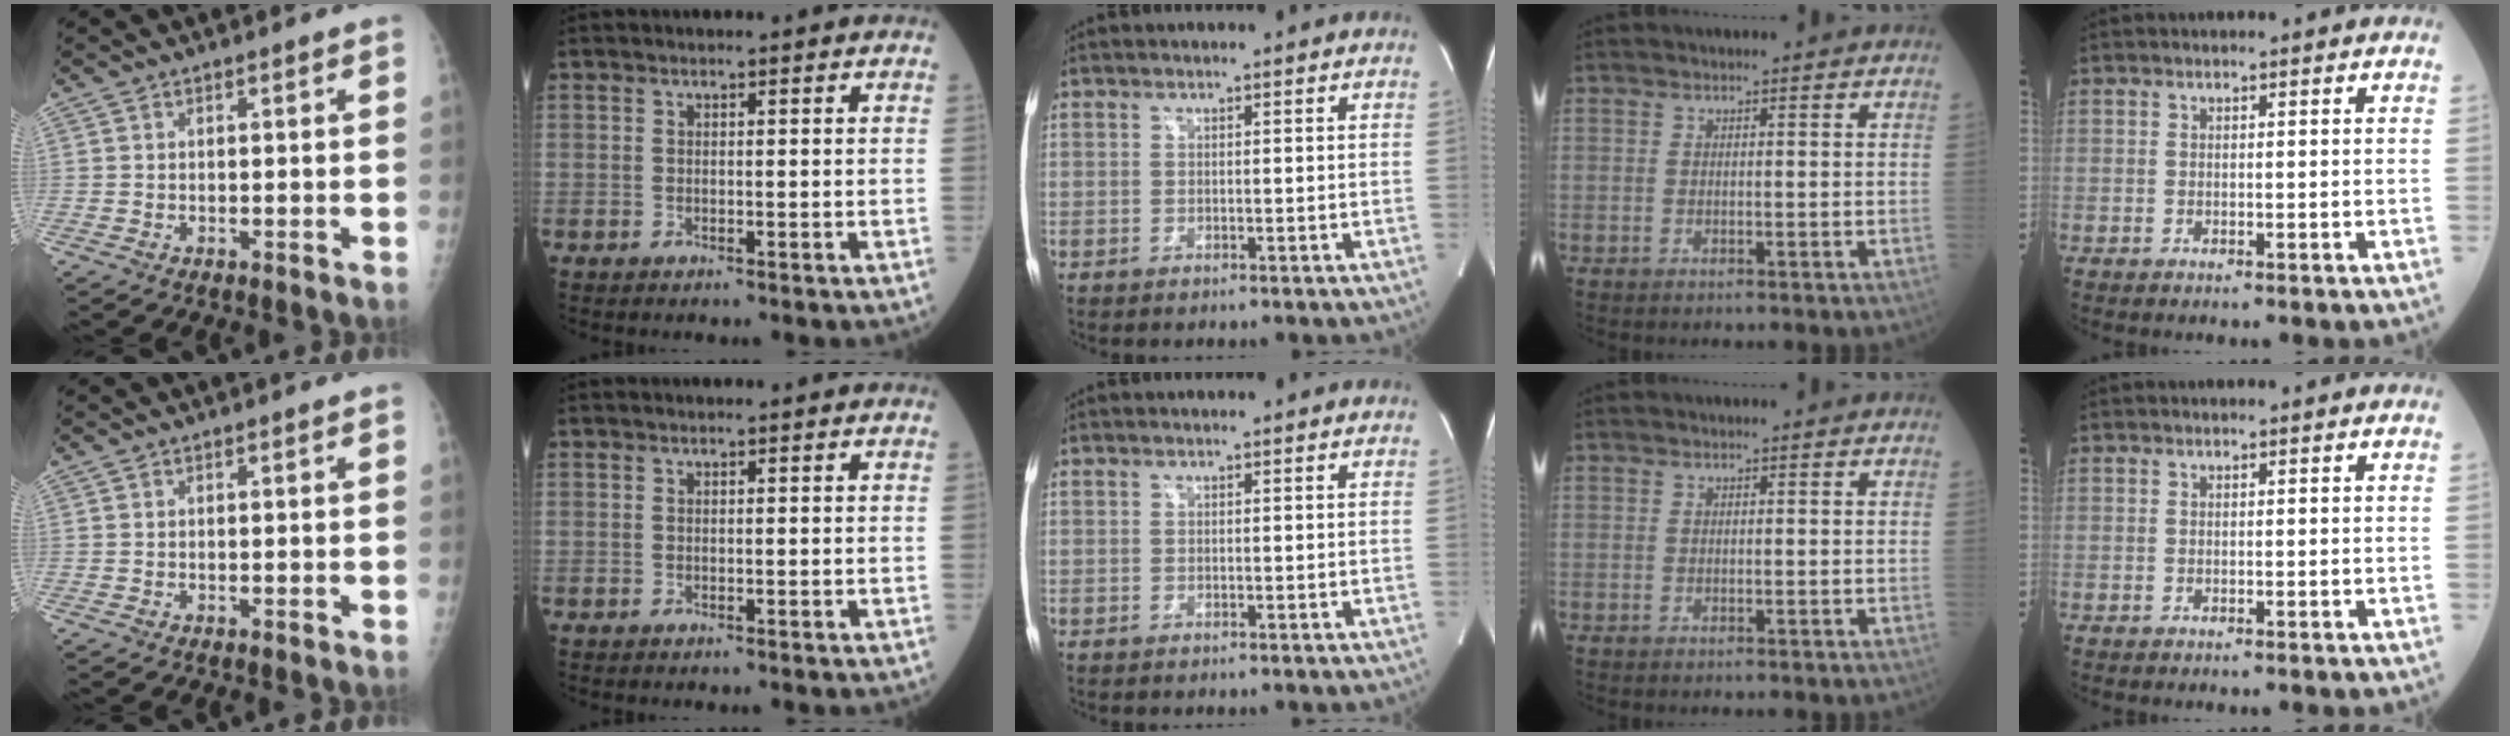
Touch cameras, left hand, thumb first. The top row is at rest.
{}